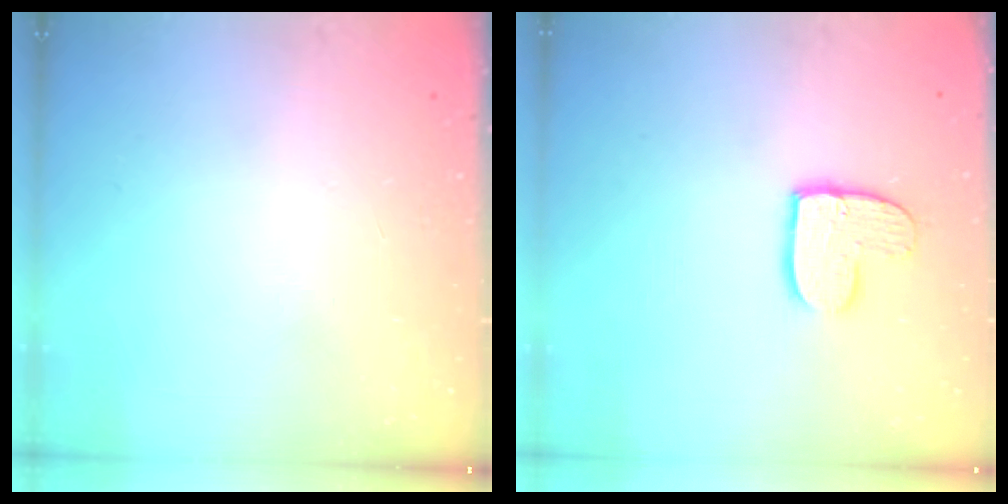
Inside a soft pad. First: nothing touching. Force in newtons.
{"total": 9.4, "press": 9.3, "slide": 0.7}